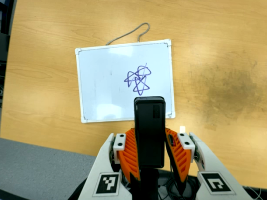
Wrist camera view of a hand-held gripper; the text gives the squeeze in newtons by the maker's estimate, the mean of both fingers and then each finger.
{"total": 3.8, "left": 2.6, "right": 5.0}